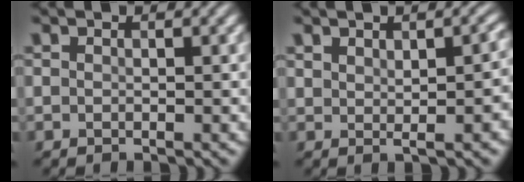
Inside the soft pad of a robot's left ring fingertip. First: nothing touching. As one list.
[{"total": 3.9, "force": [1.2, 1.1, 3.6], "torque": [-0.041, 0.005, 0.023]}]